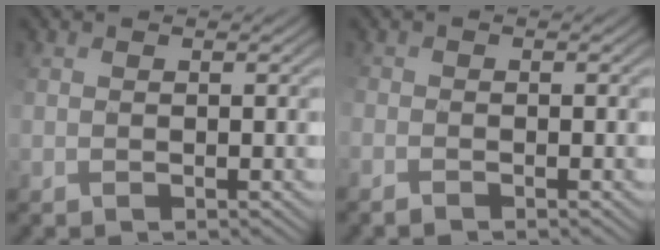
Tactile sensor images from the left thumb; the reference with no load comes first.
{"total": 1.5, "force": [-1.3, 0.4, 0.6], "torque": [-0.014, -0.004, -0.028]}